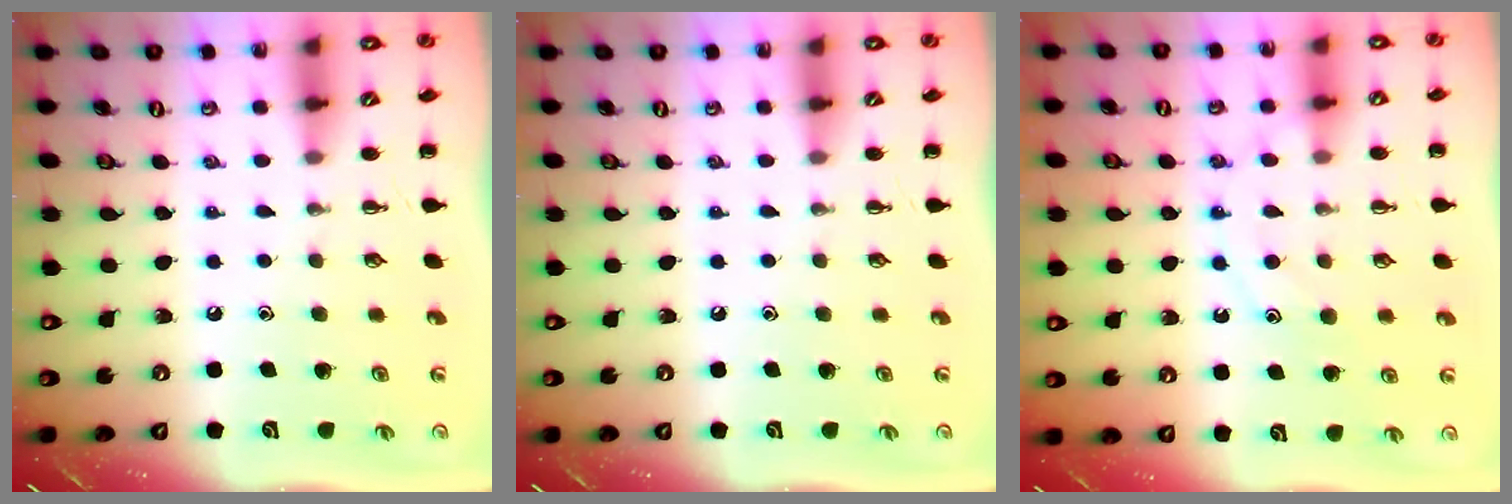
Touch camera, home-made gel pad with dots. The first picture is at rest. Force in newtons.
{"total": 0.0}
{"total": 10.3, "press": 10.3, "slide": 0.8}